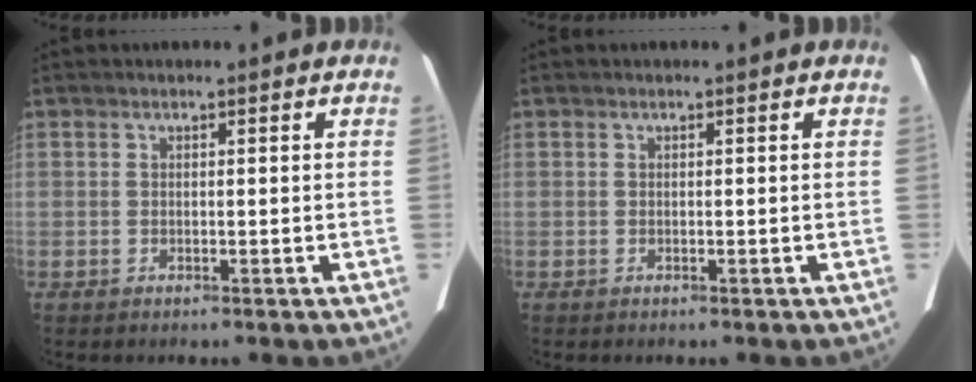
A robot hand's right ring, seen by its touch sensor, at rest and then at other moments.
{"total": 0.0}